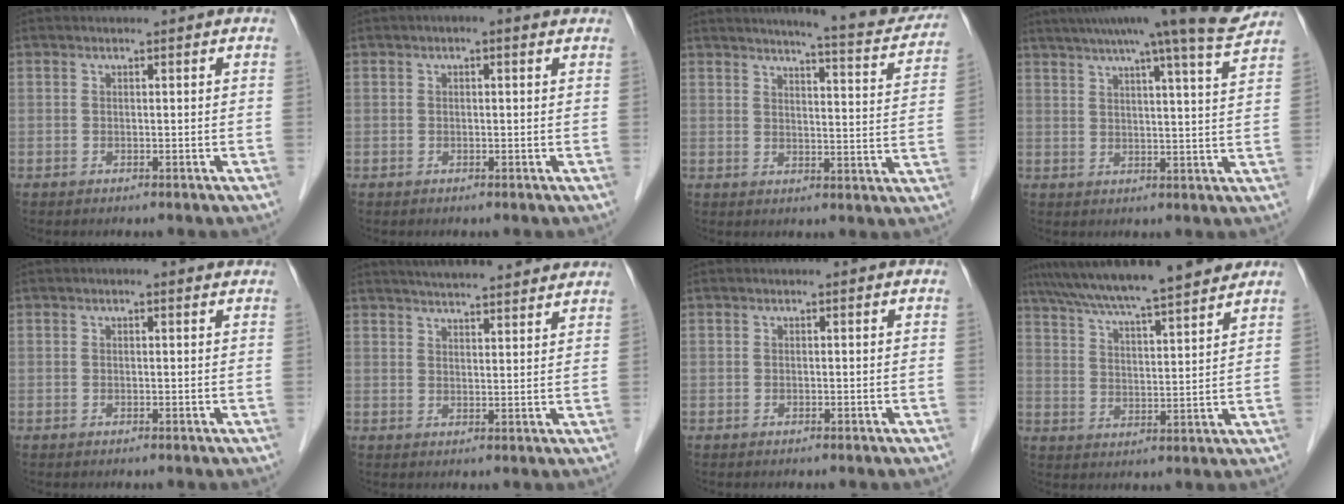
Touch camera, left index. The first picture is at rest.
{"total": 1.7, "force": [0.9, 0.6, 1.3], "torque": [-0.025, 0.016, 0.008]}
{"total": 13.6, "force": [12.6, 0.7, 5.1], "torque": [-0.061, -0.033, 0.138]}
{"total": 16.9, "force": [14.3, -0.9, 8.9], "torque": [-0.142, -0.007, 0.183]}
{"total": 1.1, "force": [0.6, 0.5, 0.7], "torque": [-0.017, 0.011, 0.005]}
{"total": 15.7, "force": [14.2, 2.0, 6.4], "torque": [-0.093, 0.032, 0.189]}
{"total": 0.0}
{"total": 17.3, "force": [15.0, 0.6, 8.7], "torque": [-0.143, 0.025, 0.225]}